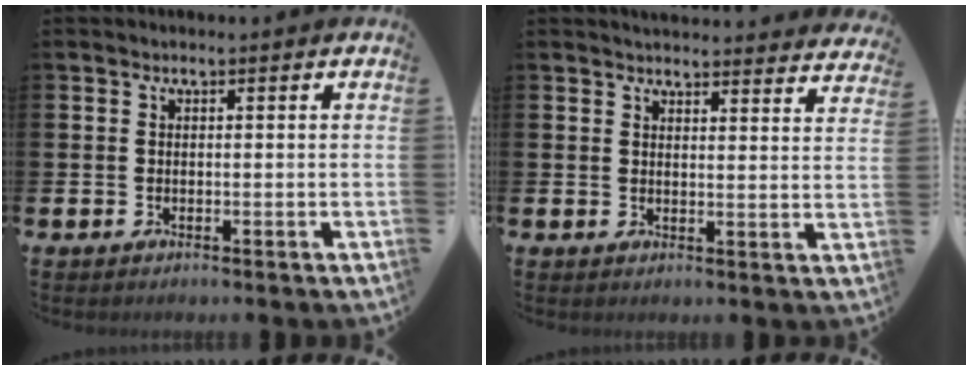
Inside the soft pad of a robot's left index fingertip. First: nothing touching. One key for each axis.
{"total": 3.9, "fx": 3.9, "fy": 0.3, "fz": 0.0, "tx": 0.007, "ty": -0.030, "tz": 0.068}